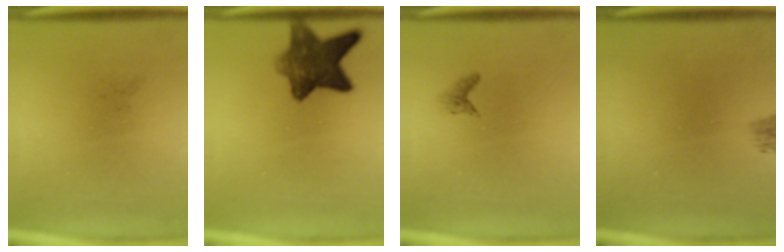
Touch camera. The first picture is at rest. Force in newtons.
{"total": 8.5}
{"total": 0.7}
{"total": 1.3}